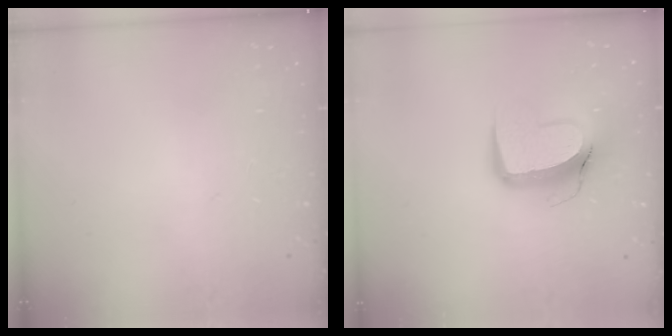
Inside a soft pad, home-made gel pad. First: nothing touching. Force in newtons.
{"total": 13.0, "press": 12.9, "slide": 1.7}